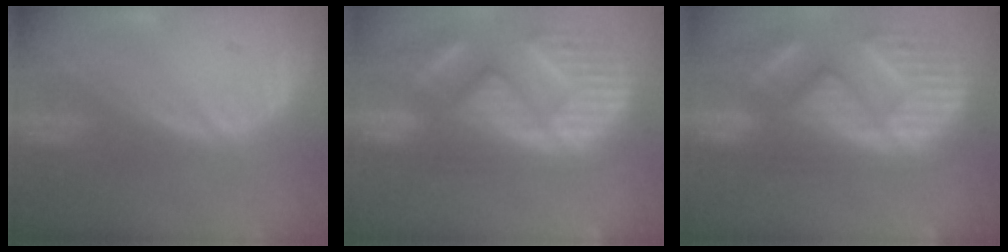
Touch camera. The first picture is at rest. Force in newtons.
{"total": 14.6, "press": 12.4, "slide": 7.8}
{"total": 14.6, "press": 12.4, "slide": 7.8}